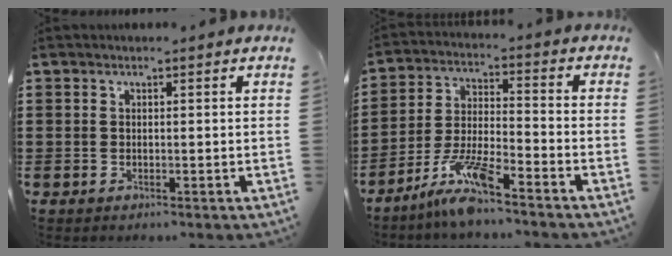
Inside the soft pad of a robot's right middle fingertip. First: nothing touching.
{"total": 8.3, "force": [-6.6, 0.8, 5.0], "torque": [-0.111, -0.007, -0.129]}